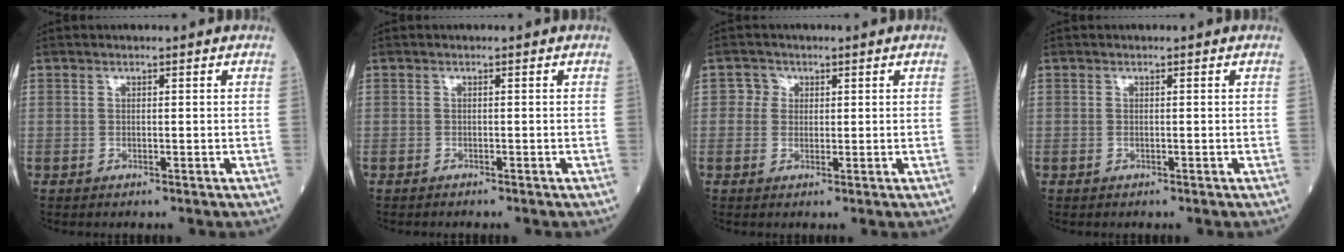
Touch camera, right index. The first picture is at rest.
{"total": 0.0}
{"total": 2.0, "force": [0.5, 1.9, 0.3], "torque": [0.003, 0.001, 0.002]}
{"total": 0.0}